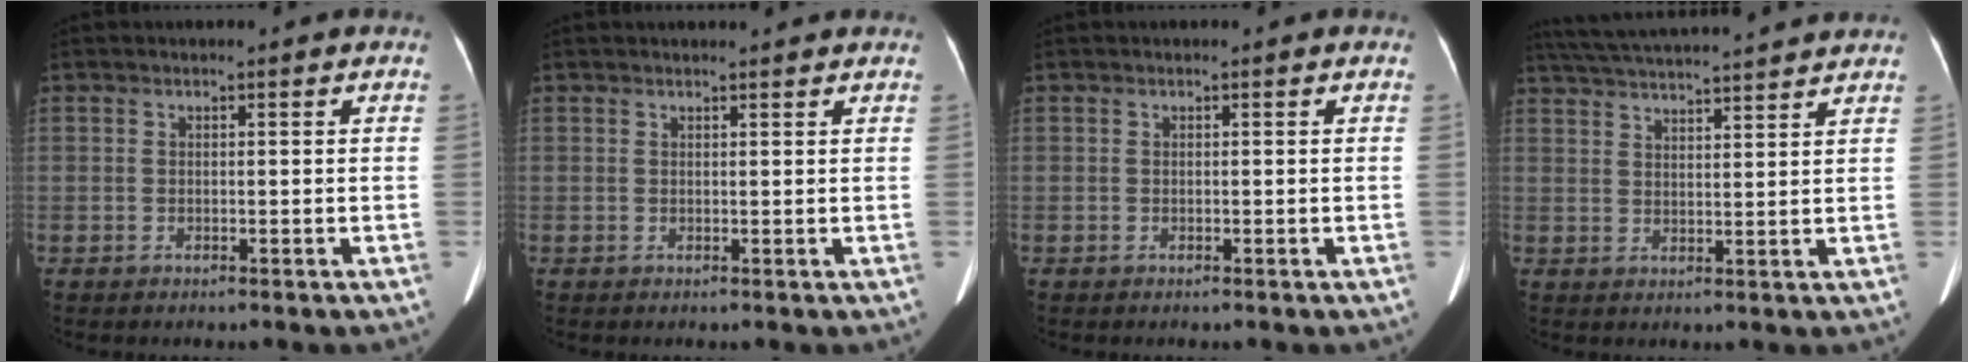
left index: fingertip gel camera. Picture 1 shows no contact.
{"total": 3.6, "force": [3.4, 0.2, 1.0], "torque": [-0.011, 0.019, 0.039]}
{"total": 0.0}
{"total": 16.0, "force": [14.7, 0.3, 6.2], "torque": [-0.118, 0.029, 0.214]}